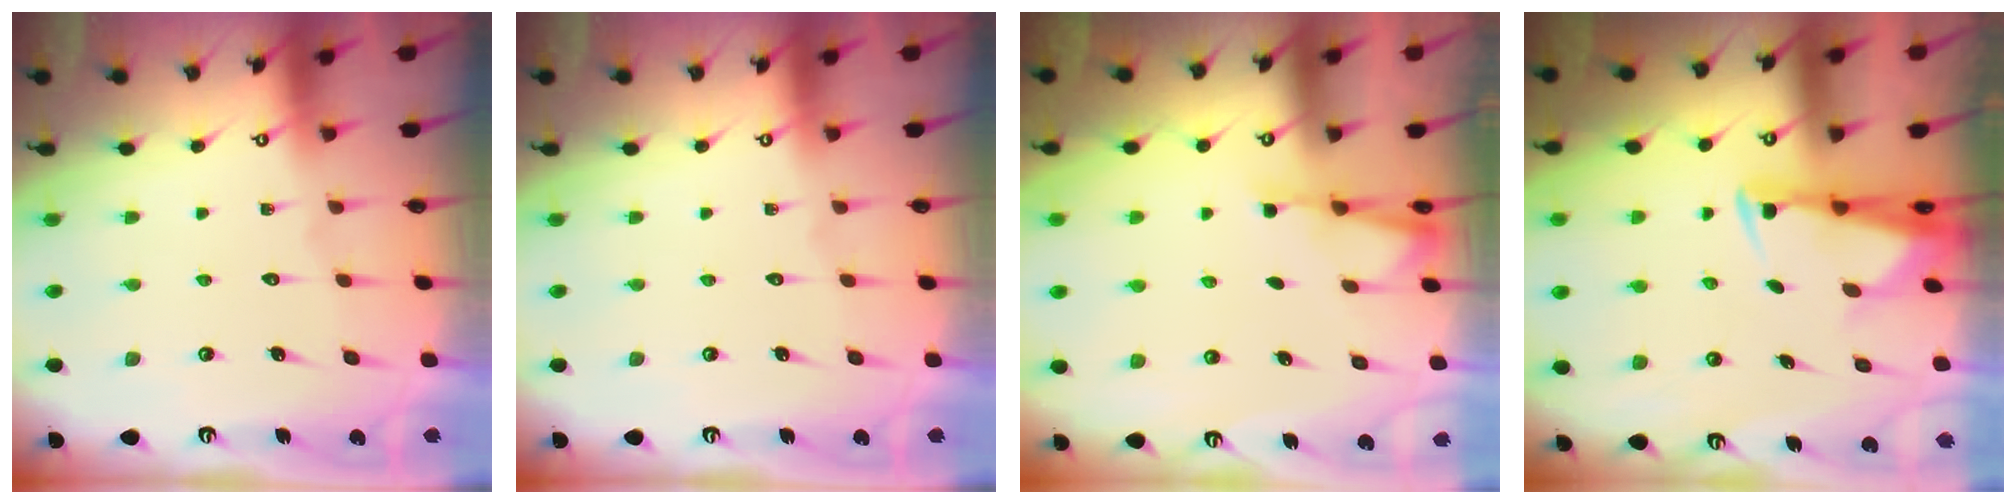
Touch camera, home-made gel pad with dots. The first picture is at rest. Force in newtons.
{"total": 0.0}
{"total": 2.2, "press": 2.2, "slide": 0.5}
{"total": 2.9, "press": 2.8, "slide": 0.9}